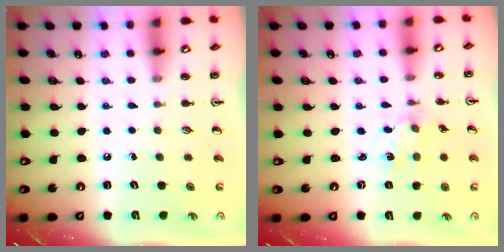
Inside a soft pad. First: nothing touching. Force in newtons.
{"total": 1.1, "press": 1.0, "slide": 0.3}